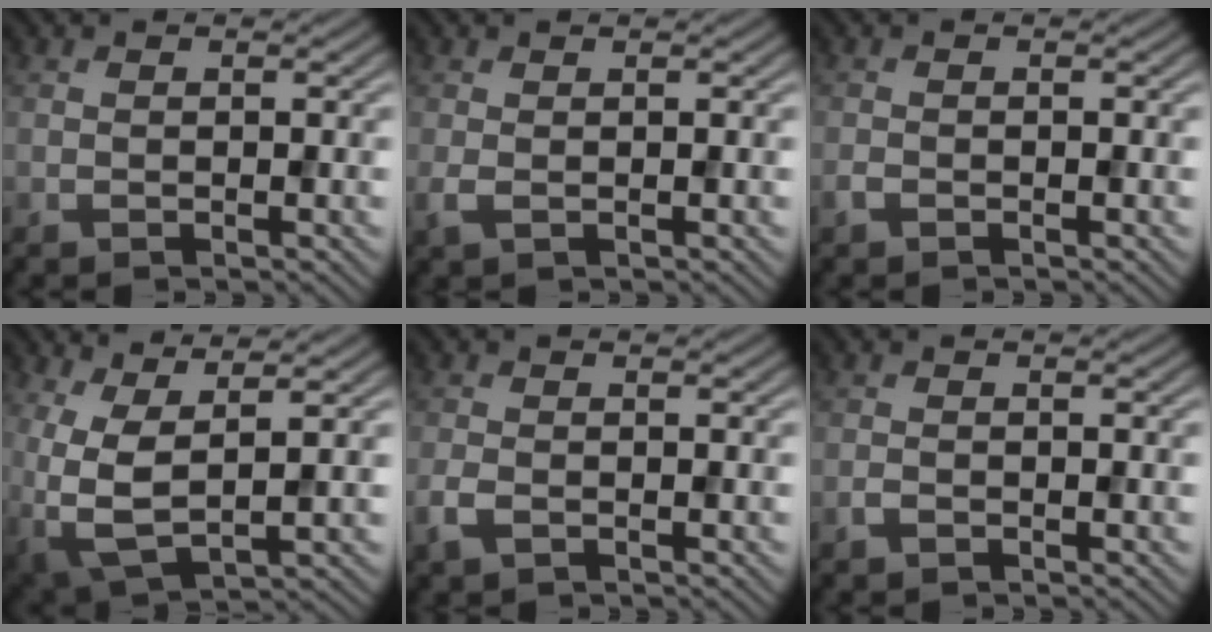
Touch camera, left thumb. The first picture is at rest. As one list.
[{"total": 1.3, "force": [0.1, 0.5, 1.1], "torque": [-0.031, 0.000, 0.001]}, {"total": 0.8, "force": [-0.5, 0.3, 0.4], "torque": [-0.009, 0.000, -0.012]}, {"total": 7.0, "force": [1.4, 2.8, 6.3], "torque": [-0.153, -0.005, 0.028]}, {"total": 2.1, "force": [-1.0, 1.0, 1.5], "torque": [-0.040, -0.006, -0.025]}, {"total": 0.8, "force": [-0.6, 0.3, 0.5], "torque": [-0.011, 0.001, -0.012]}]